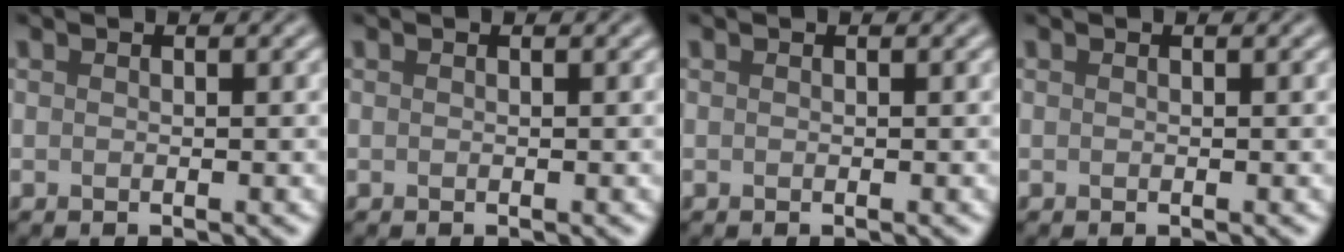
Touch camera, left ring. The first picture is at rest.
{"total": 0.0}
{"total": 0.0}
{"total": 0.0}